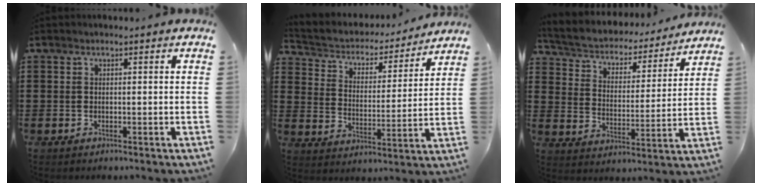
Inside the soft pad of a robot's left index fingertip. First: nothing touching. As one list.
[{"total": 3.4, "force": [3.1, 1.3, 0.4], "torque": [-0.030, -0.026, 0.043]}, {"total": 4.0, "force": [3.9, 1.1, 0.5], "torque": [-0.035, -0.031, 0.058]}]